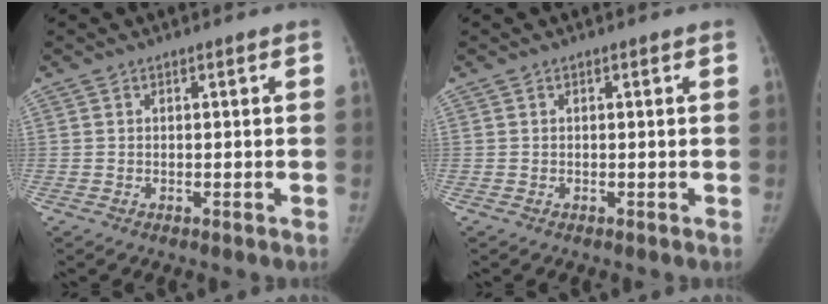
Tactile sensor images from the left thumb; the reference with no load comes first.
{"total": 0.0}